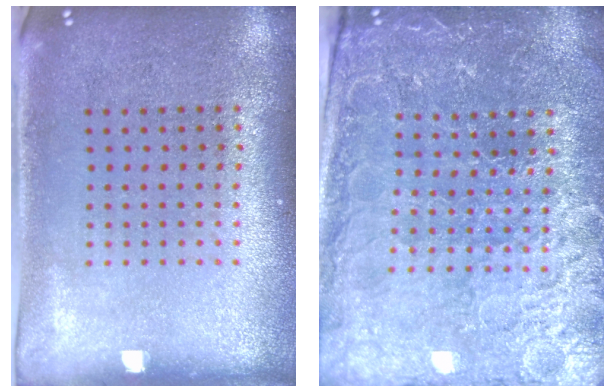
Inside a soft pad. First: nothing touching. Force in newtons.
{"total": 4.0, "press": 3.8, "slide": 1.0}